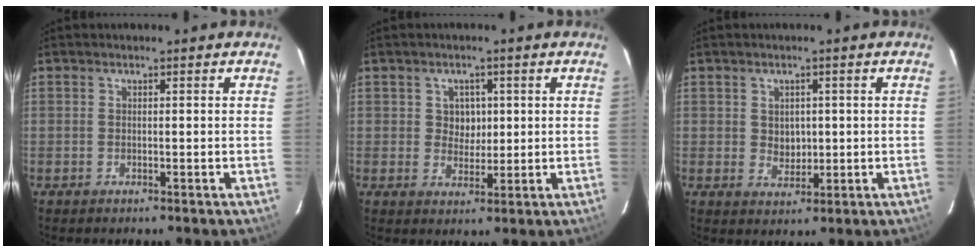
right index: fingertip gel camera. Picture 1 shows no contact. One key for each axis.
{"total": 3.7, "fx": 0.7, "fy": 3.5, "fz": 1.2, "tx": -0.018, "ty": 0.009, "tz": 0.013}
{"total": 3.6, "fx": 0.4, "fy": 3.1, "fz": 1.8, "tx": -0.027, "ty": 0.001, "tz": 0.011}